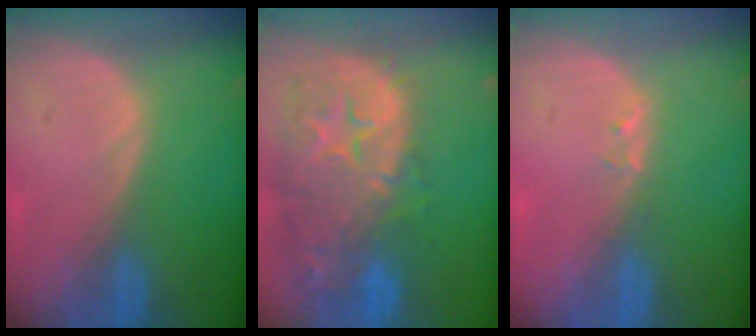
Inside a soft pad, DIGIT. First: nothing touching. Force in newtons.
{"total": 14.7, "press": 11.8, "slide": 8.8}
{"total": 1.0, "press": 0.9, "slide": 0.5}